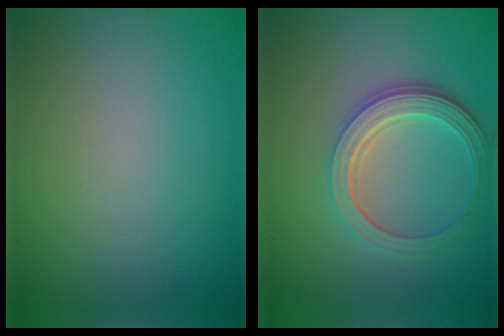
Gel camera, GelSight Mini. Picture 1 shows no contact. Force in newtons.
{"total": 5.0, "press": 3.8, "slide": 3.3}